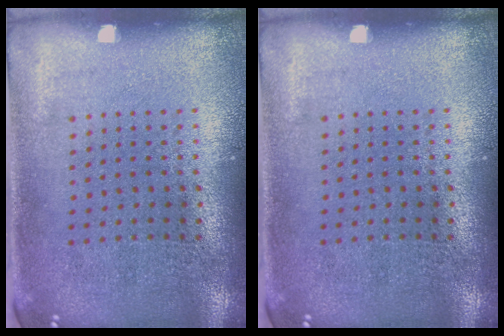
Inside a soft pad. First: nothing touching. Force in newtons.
{"total": 0.0}